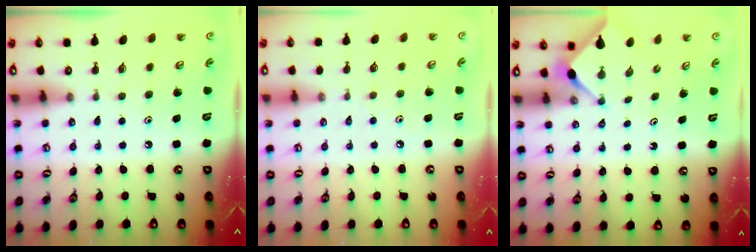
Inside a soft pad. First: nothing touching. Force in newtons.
{"total": 1.5, "press": 1.5, "slide": 0.4}
{"total": 2.9, "press": 2.8, "slide": 0.4}